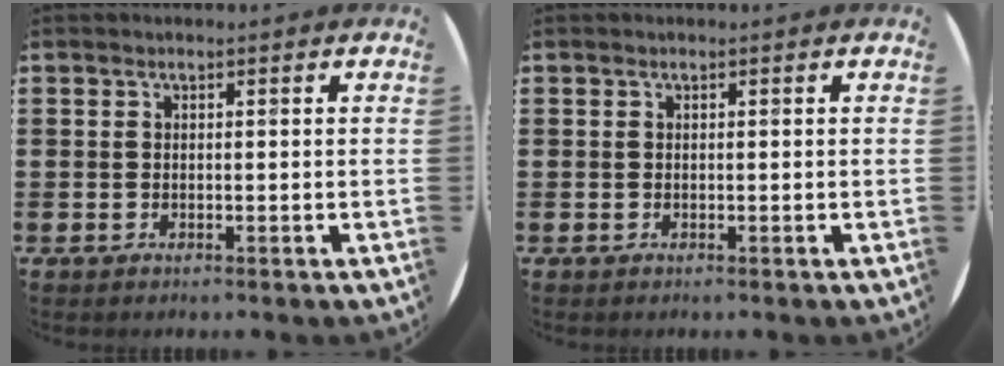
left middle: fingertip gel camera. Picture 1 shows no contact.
{"total": 0.0}